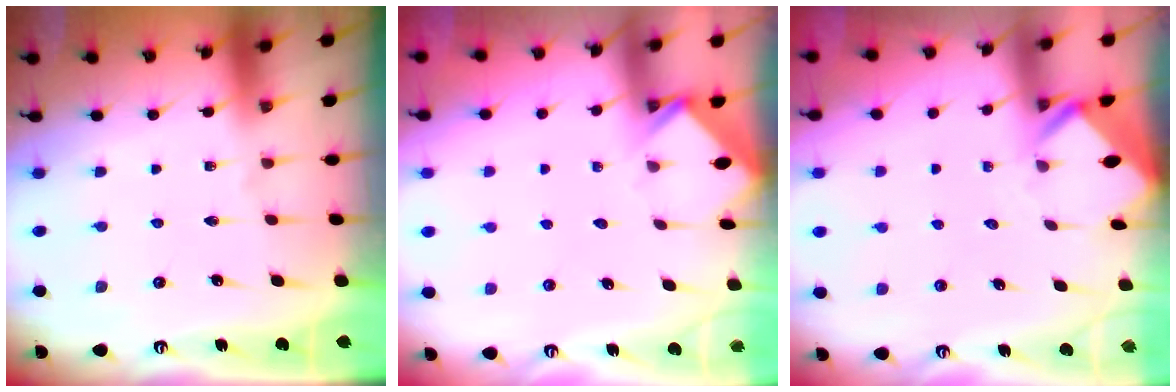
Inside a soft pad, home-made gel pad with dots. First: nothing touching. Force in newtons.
{"total": 3.5, "press": 3.5, "slide": 0.5}
{"total": 2.7, "press": 2.7, "slide": 0.1}